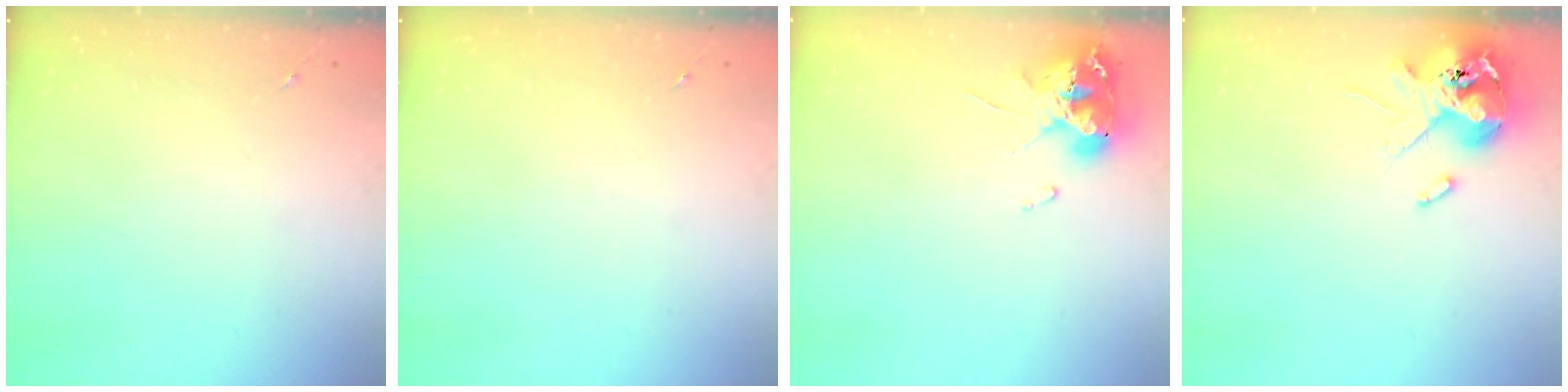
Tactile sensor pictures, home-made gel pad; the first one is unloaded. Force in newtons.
{"total": 0.0}
{"total": 11.1, "press": 11.0, "slide": 1.2}
{"total": 13.1, "press": 12.9, "slide": 2.2}